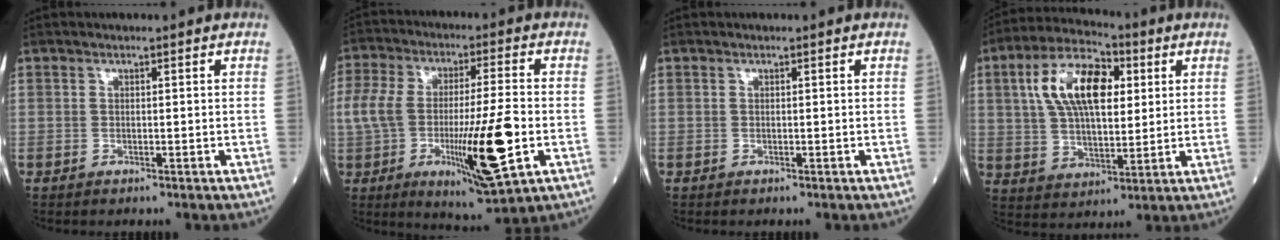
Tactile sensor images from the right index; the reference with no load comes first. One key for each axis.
{"total": 17.0, "fx": -3.8, "fy": 2.7, "fz": 16.3, "tx": -0.304, "ty": -0.007, "tz": -0.053}
{"total": 0.0}
{"total": 13.8, "fx": 4.0, "fy": 6.4, "fz": 11.5, "tx": -0.227, "ty": 0.028, "tz": 0.070}